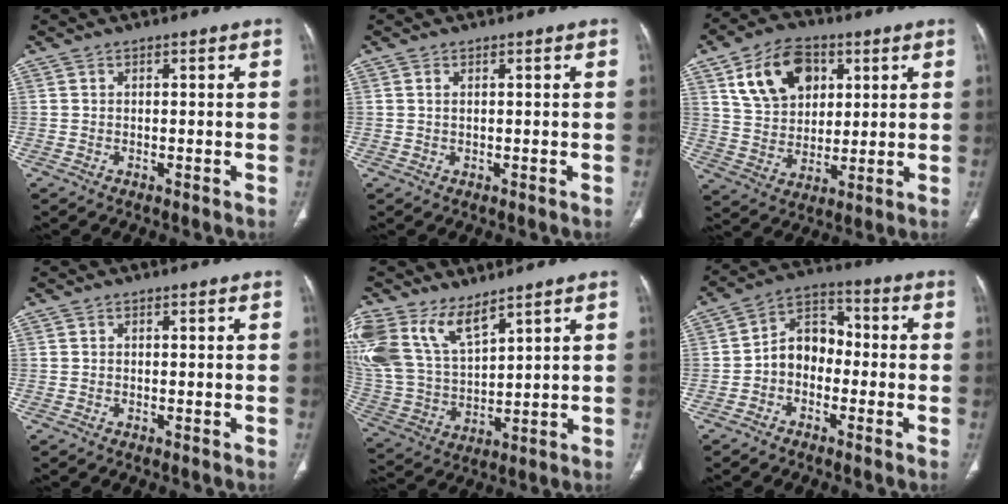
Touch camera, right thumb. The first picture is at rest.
{"total": 0.7, "force": [0.3, 0.3, 0.6], "torque": [-0.015, 0.004, 0.009]}
{"total": 14.4, "force": [5.9, 10.0, 8.6], "torque": [-0.115, -0.009, 0.109]}
{"total": 0.0}
{"total": 16.0, "force": [10.0, 7.9, 9.7], "torque": [-0.204, -0.031, 0.215]}
{"total": 8.4, "force": [-1.7, 6.4, 5.3], "torque": [-0.062, 0.037, -0.047]}